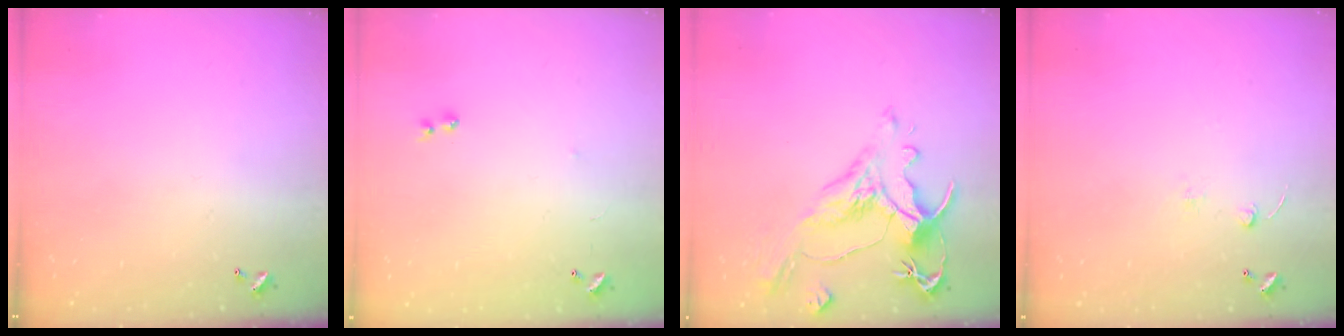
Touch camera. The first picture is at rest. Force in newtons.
{"total": 7.2, "press": 7.2, "slide": 0.5}
{"total": 1.7, "press": 0.9, "slide": 1.5}
{"total": 2.5, "press": 2.4, "slide": 0.8}